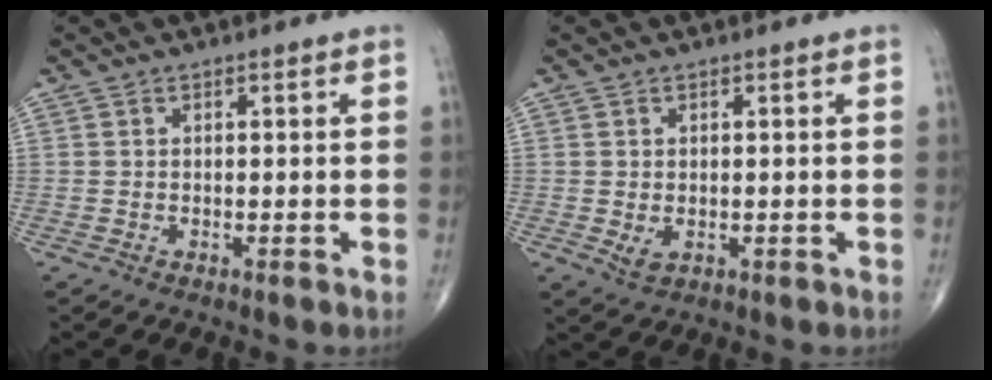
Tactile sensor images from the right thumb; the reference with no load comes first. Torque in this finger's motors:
{"motor_torque": [-0.23, 0.19, -0.13, -0.09, 0.01]}